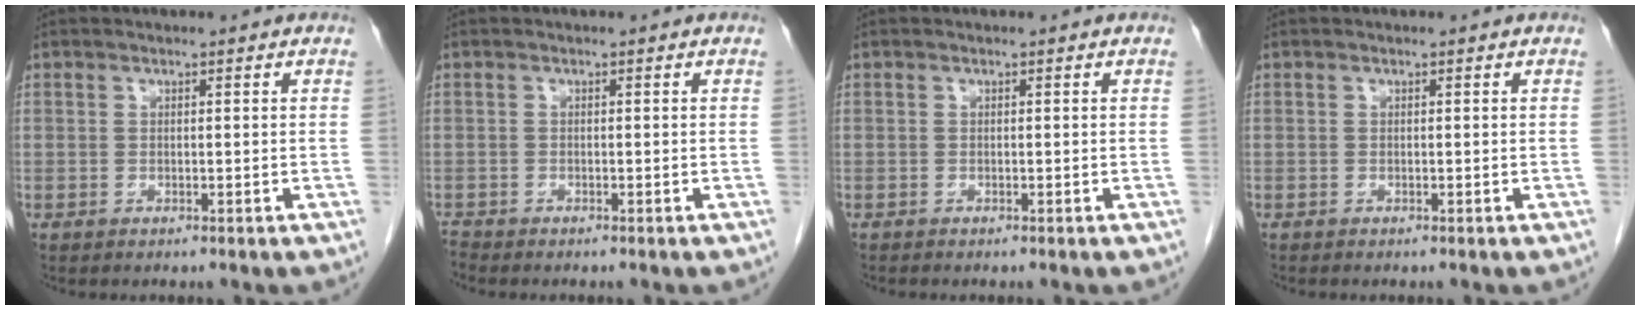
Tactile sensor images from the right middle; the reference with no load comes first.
{"total": 0.8, "force": [-0.8, -0.1, -0.2], "torque": [-0.002, -0.006, -0.017]}
{"total": 0.0}
{"total": 0.0}